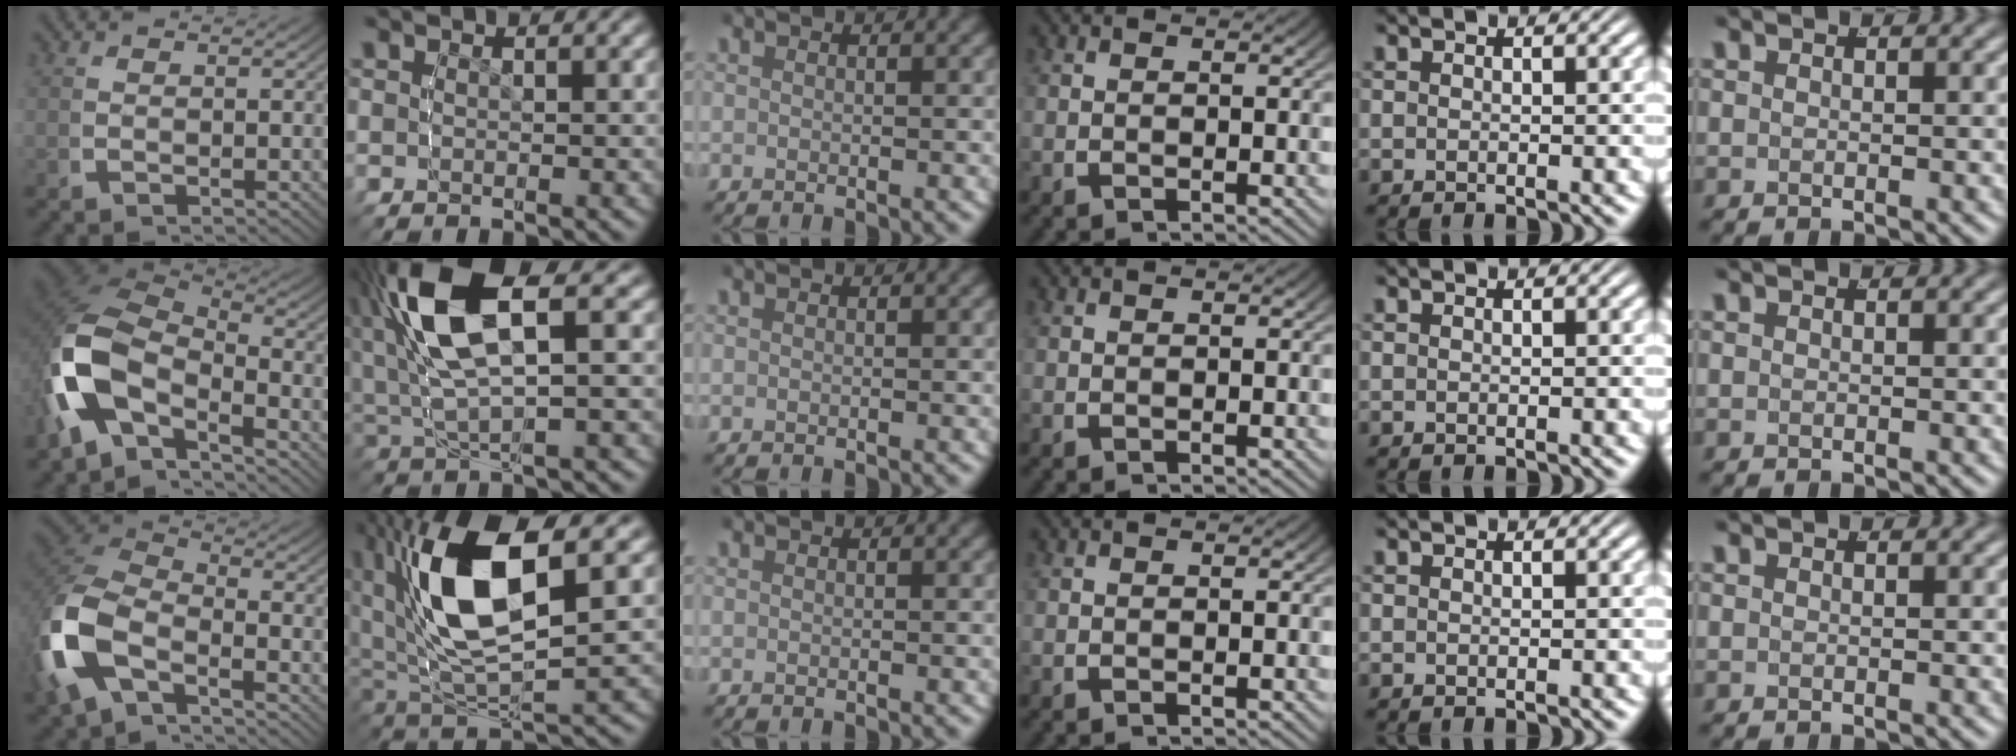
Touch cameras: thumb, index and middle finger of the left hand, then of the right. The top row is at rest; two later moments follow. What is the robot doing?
{"motion": "lift_and_place", "object": "markers"}